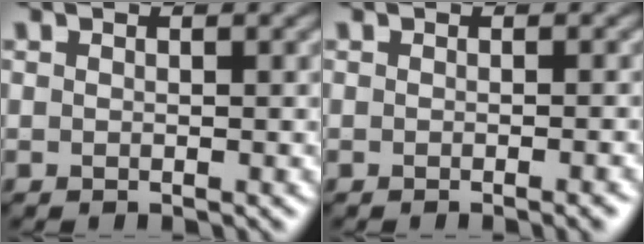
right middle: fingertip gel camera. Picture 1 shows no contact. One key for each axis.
{"total": 1.6, "fx": -1.0, "fy": 0.3, "fz": 1.2, "tx": -0.007, "ty": 0.000, "tz": -0.014}